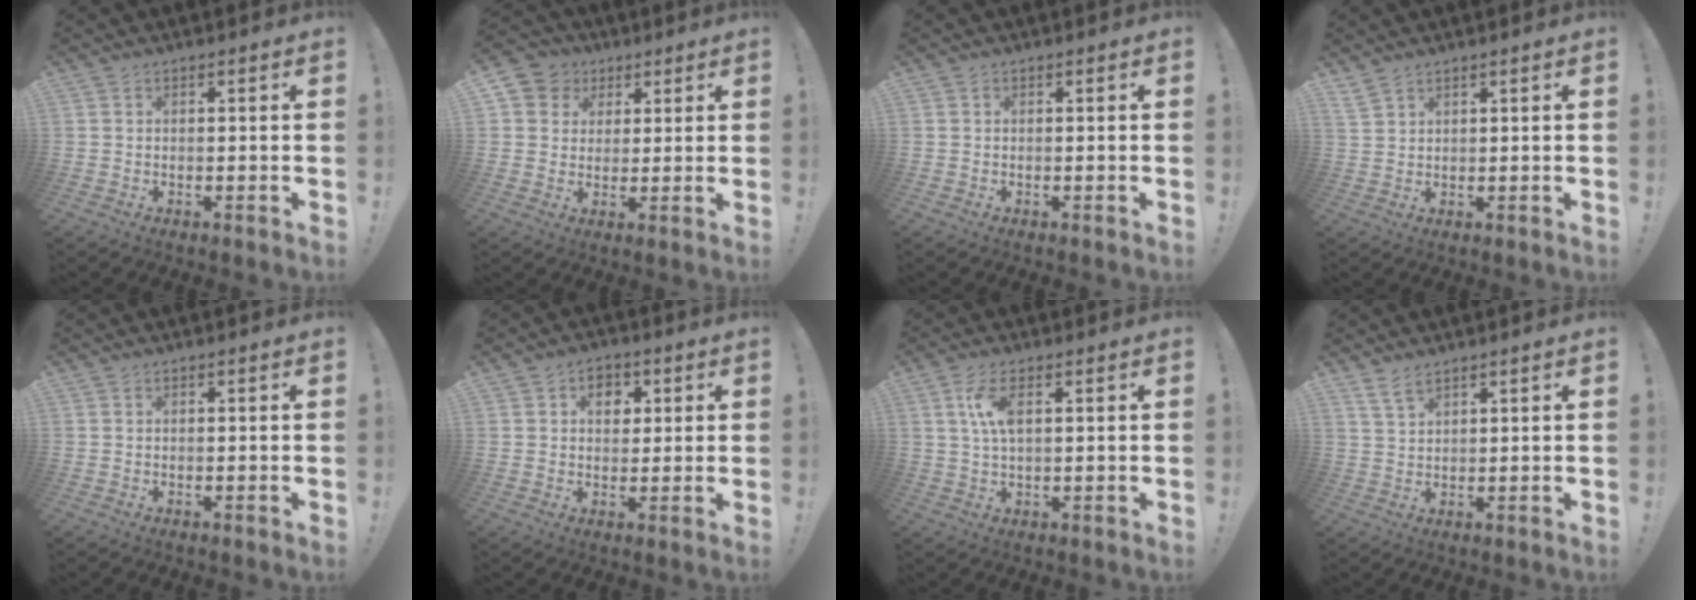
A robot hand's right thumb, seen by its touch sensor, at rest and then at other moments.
{"total": 7.4, "force": [2.4, 6.8, 1.5], "torque": [-0.024, -0.008, 0.053]}
{"total": 0.0}
{"total": 3.6, "force": [3.1, 1.3, 1.4], "torque": [-0.024, -0.016, 0.060]}
{"total": 0.0}
{"total": 6.1, "force": [2.0, 5.0, 2.9], "torque": [-0.025, -0.008, 0.032]}
{"total": 6.9, "force": [1.7, 2.9, 6.0], "torque": [-0.116, 0.002, 0.028]}
{"total": 4.4, "force": [3.5, 1.7, 2.2], "torque": [-0.032, -0.018, 0.065]}